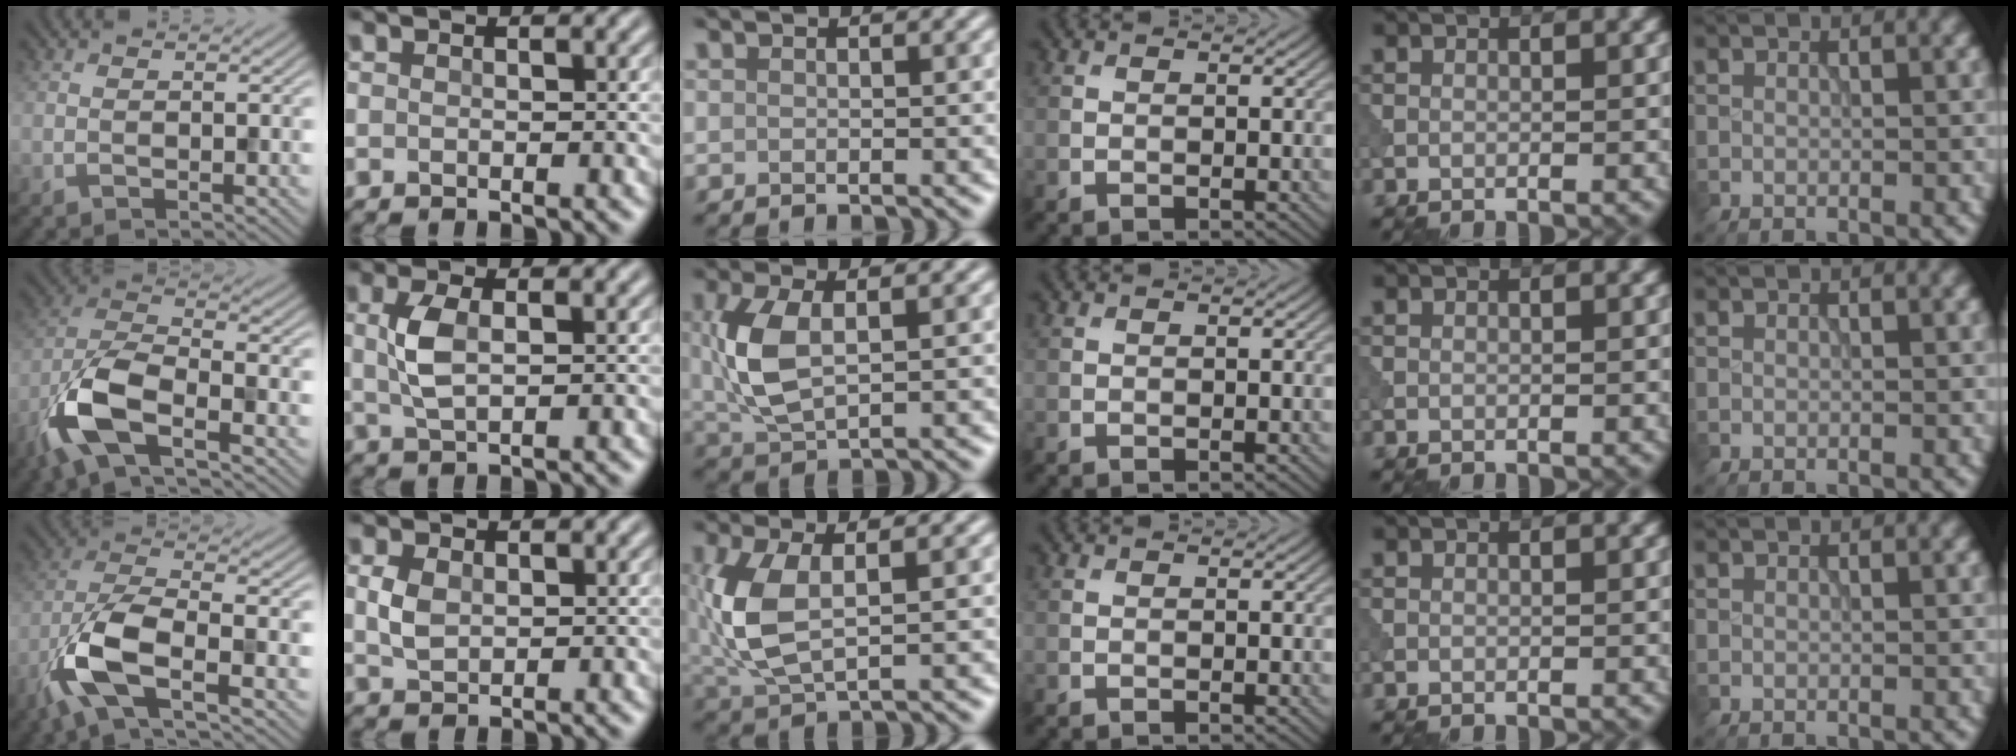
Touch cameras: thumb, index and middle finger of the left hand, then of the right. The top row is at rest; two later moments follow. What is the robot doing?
{"motion": "wipe", "object": "makeup brush"}